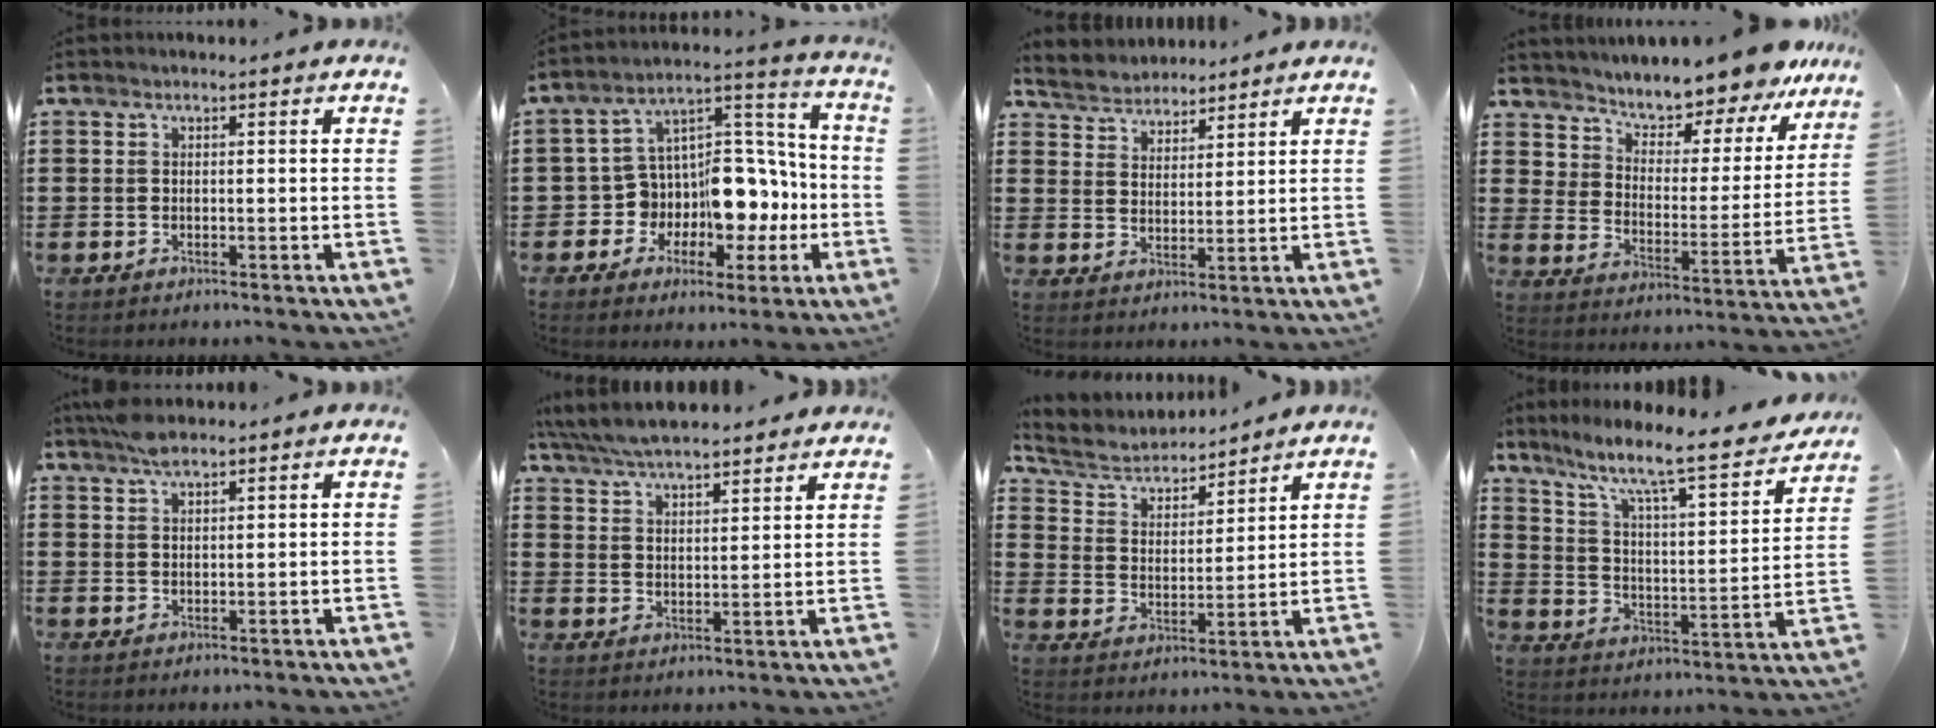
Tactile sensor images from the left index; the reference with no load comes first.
{"total": 10.2, "force": [-1.2, 9.2, 4.3], "torque": [-0.084, -0.026, -0.013]}
{"total": 3.8, "force": [3.6, 1.2, -0.5], "torque": [-0.010, -0.011, 0.065]}
{"total": 6.8, "force": [6.8, 0.5, 0.1], "torque": [-0.033, -0.067, 0.117]}
{"total": 2.9, "force": [2.3, 0.7, 1.6], "torque": [-0.036, 0.002, 0.044]}
{"total": 5.8, "force": [5.6, 0.6, 1.4], "torque": [-0.051, -0.020, 0.101]}
{"total": 4.9, "force": [4.5, 1.6, 1.0], "torque": [-0.046, -0.027, 0.074]}
{"total": 9.3, "force": [7.6, 0.4, 5.4], "torque": [-0.119, -0.063, 0.118]}